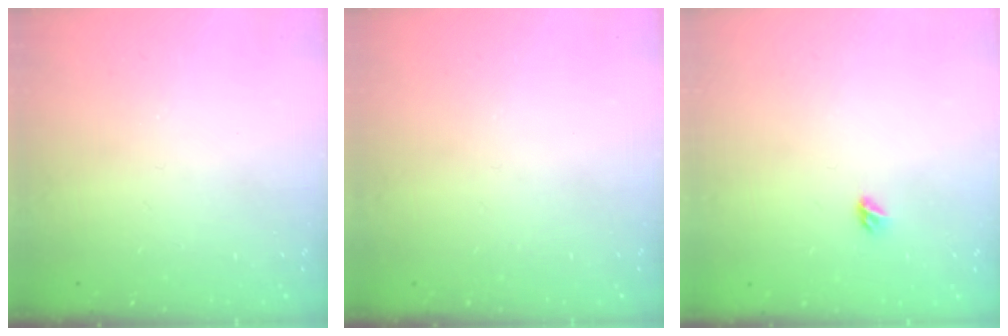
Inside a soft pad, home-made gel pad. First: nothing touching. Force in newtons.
{"total": 0.0}
{"total": 3.5, "press": 3.4, "slide": 0.7}